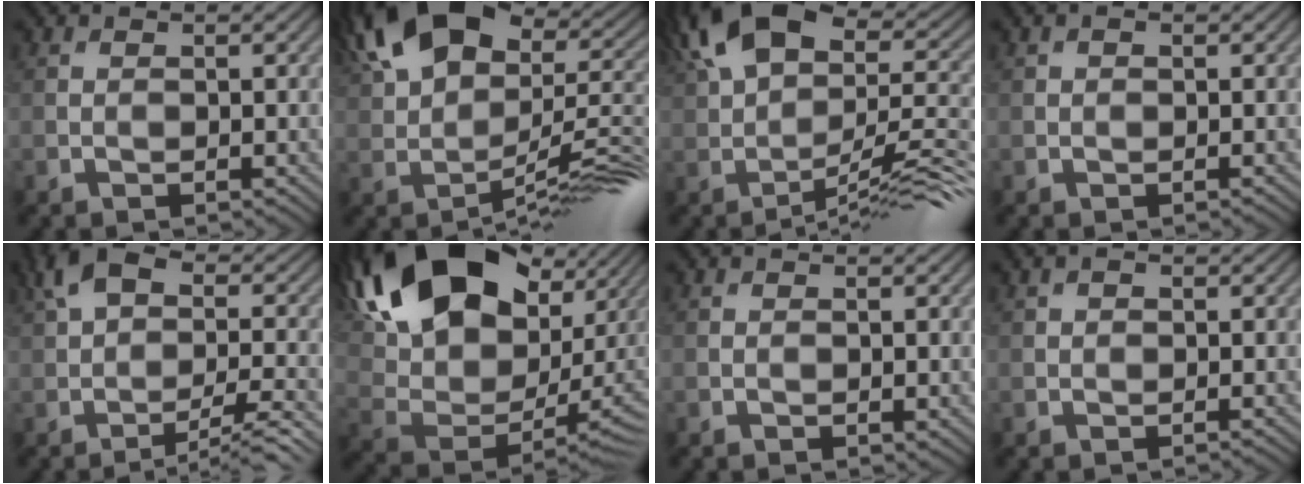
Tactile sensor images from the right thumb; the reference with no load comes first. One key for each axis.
{"total": 17.6, "fx": 3.1, "fy": 8.5, "fz": 15.1, "tx": -0.228, "ty": 0.034, "tz": 0.052}
{"total": 15.2, "fx": 0.6, "fy": 6.3, "fz": 13.8, "tx": -0.224, "ty": 0.024, "tz": 0.018}
{"total": 0.7, "fx": 0.1, "fy": 0.3, "fz": 0.6, "tx": -0.005, "ty": 0.001, "tz": 0.000}
{"total": 7.1, "fx": -0.8, "fy": 3.0, "fz": 6.4, "tx": -0.111, "ty": 0.013, "tz": -0.022}
{"total": 21.0, "fx": 10.3, "fy": 12.2, "fz": 13.6, "tx": -0.255, "ty": 0.049, "tz": 0.175}
{"total": 0.7, "fx": 0.2, "fy": 0.4, "fz": 0.5, "tx": -0.008, "ty": -0.004, "tz": 0.007}
{"total": 1.0, "fx": 0.2, "fy": 0.5, "fz": 0.8, "tx": -0.010, "ty": 0.002, "tz": 0.001}